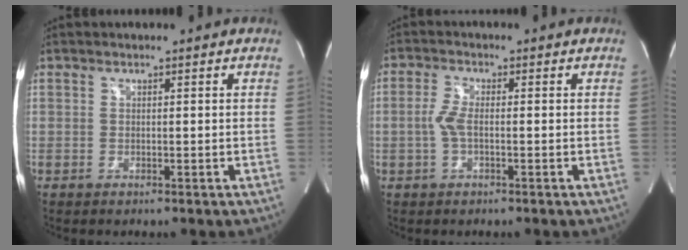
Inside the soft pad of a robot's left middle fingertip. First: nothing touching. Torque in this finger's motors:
{"motor_torque": [0.77, 0.45, 0.42, 0.10]}